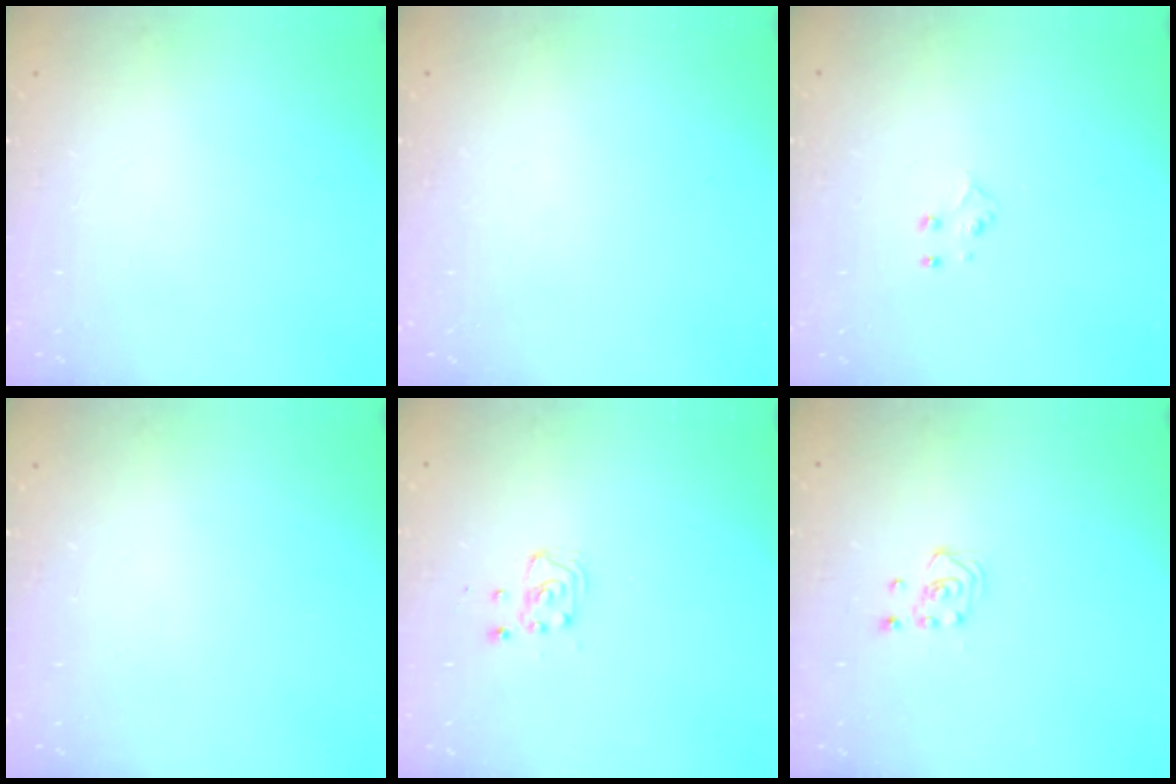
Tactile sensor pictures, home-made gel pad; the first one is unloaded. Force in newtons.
{"total": 0.0}
{"total": 4.5, "press": 4.5, "slide": 0.6}
{"total": 0.0}
{"total": 2.9, "press": 2.9, "slide": 0.4}
{"total": 3.0, "press": 2.6, "slide": 1.5}